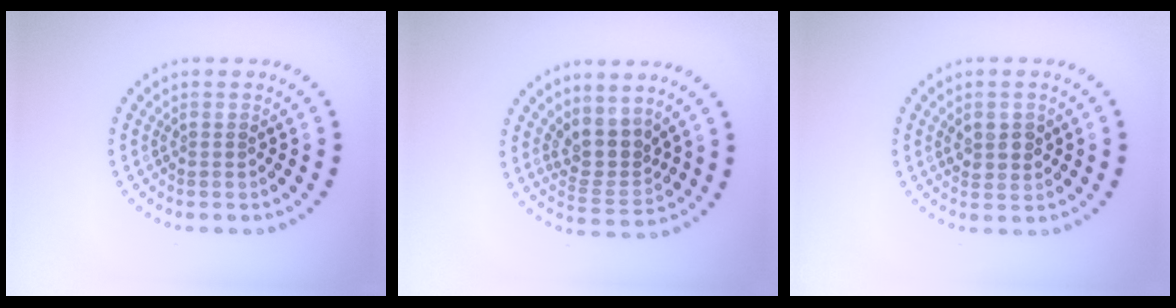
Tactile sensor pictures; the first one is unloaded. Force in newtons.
{"total": 3.3, "press": 2.5, "slide": 2.1}
{"total": 2.1, "press": 2.0, "slide": 0.4}